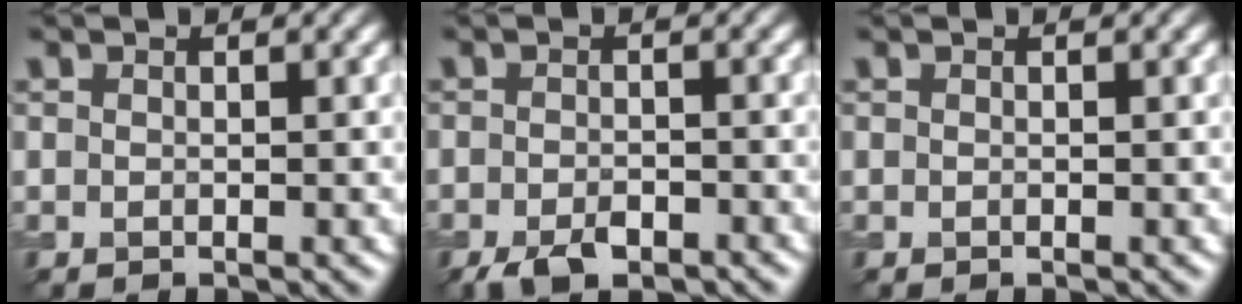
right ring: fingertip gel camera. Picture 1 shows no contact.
{"total": 3.1, "force": [-2.0, 1.3, 1.9], "torque": [-0.033, -0.002, -0.037]}
{"total": 0.0}